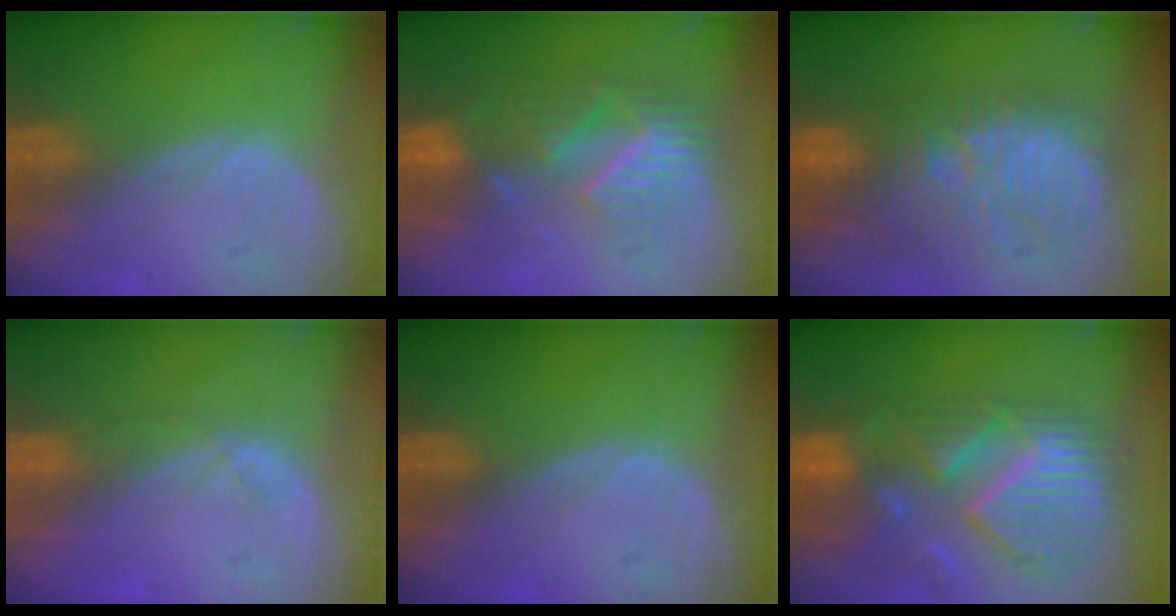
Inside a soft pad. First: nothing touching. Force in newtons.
{"total": 9.0, "press": 7.9, "slide": 4.4}
{"total": 11.1, "press": 10.9, "slide": 1.8}
{"total": 1.7, "press": 1.5, "slide": 0.8}
{"total": 0.0}
{"total": 11.8, "press": 10.4, "slide": 5.7}